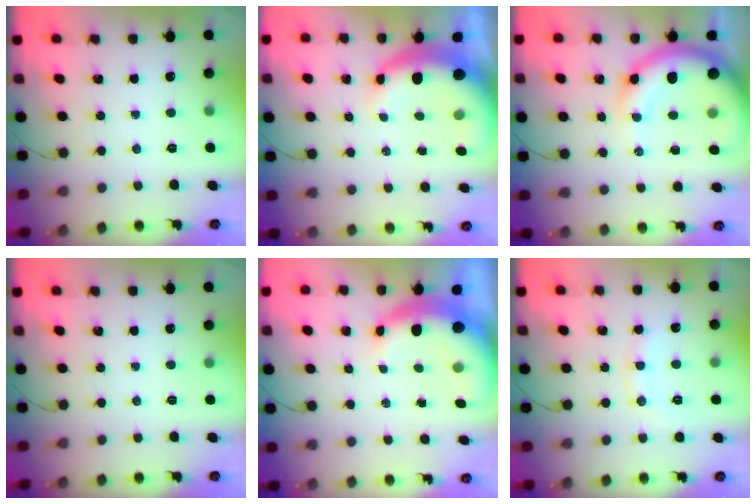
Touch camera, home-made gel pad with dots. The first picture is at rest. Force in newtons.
{"total": 8.0, "press": 7.7, "slide": 2.0}
{"total": 13.6, "press": 13.1, "slide": 3.5}
{"total": 0.0}
{"total": 10.0, "press": 9.9, "slide": 1.8}
{"total": 7.6, "press": 7.5, "slide": 0.9}